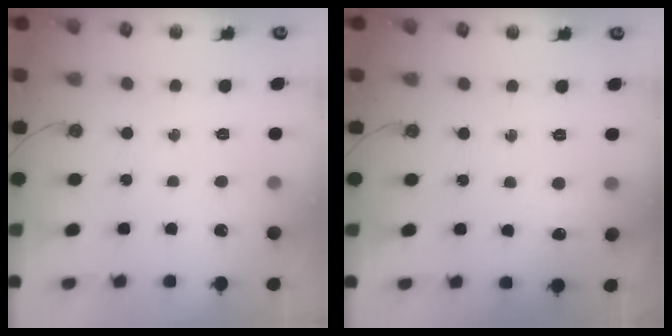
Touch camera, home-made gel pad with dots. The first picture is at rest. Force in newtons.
{"total": 3.8, "press": 3.8, "slide": 0.6}